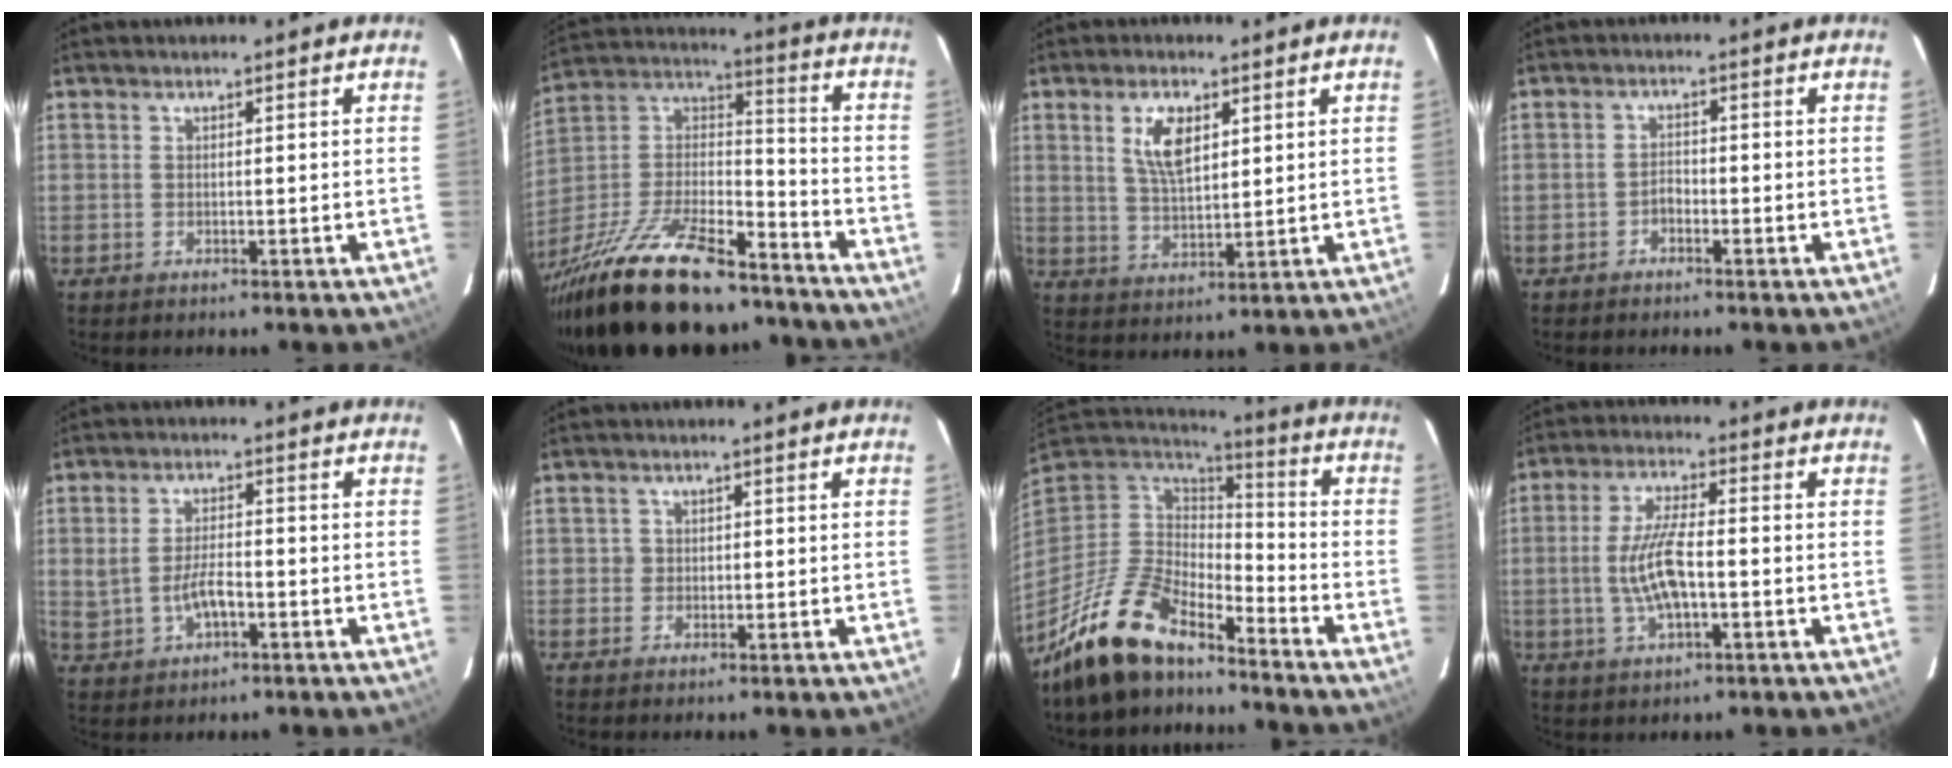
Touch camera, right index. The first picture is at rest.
{"total": 29.4, "force": [-21.5, 10.5, 17.1], "torque": [-0.340, -0.009, -0.341]}
{"total": 7.0, "force": [2.9, 3.3, 5.5], "torque": [-0.101, 0.005, 0.060]}
{"total": 1.7, "force": [-1.2, 1.0, 0.6], "torque": [-0.012, 0.006, -0.020]}
{"total": 5.7, "force": [-1.3, 2.8, 4.7], "torque": [-0.098, 0.000, -0.013]}
{"total": 1.8, "force": [-0.1, 1.8, 0.0], "torque": [0.002, 0.003, -0.002]}
{"total": 16.8, "force": [-13.2, 6.3, 8.3], "torque": [-0.181, -0.013, -0.246]}
{"total": 9.0, "force": [-1.7, 2.7, 8.4], "torque": [-0.168, -0.001, -0.030]}